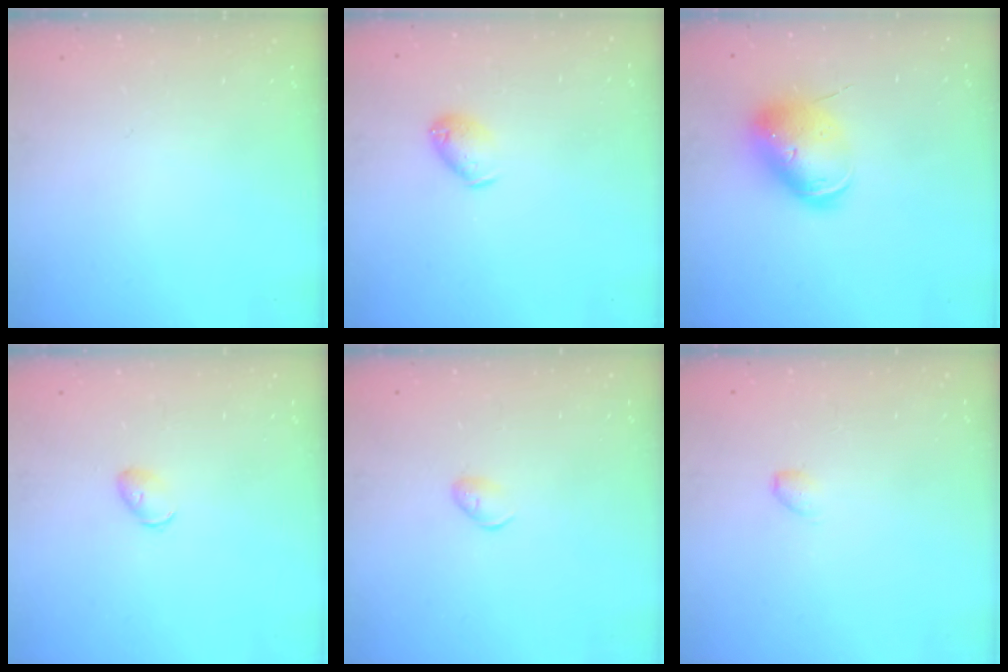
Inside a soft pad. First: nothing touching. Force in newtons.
{"total": 7.3, "press": 7.2, "slide": 1.0}
{"total": 12.8, "press": 12.6, "slide": 2.3}
{"total": 5.5, "press": 5.4, "slide": 1.0}
{"total": 4.4, "press": 4.3, "slide": 1.0}
{"total": 4.5, "press": 4.5, "slide": 0.5}